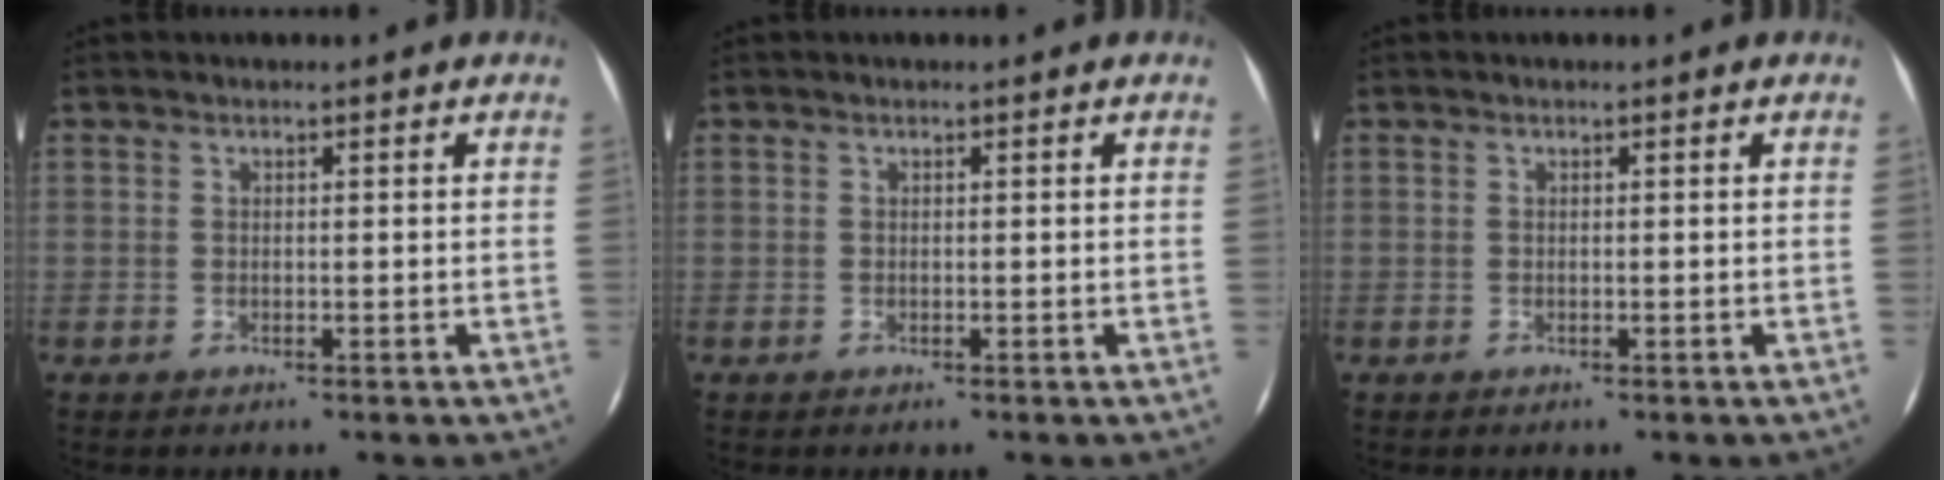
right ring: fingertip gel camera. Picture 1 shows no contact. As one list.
[{"total": 0.0}, {"total": 0.0}]